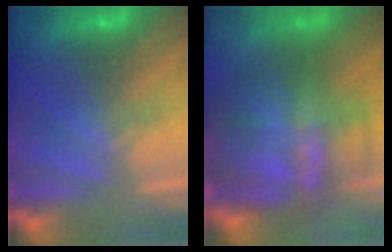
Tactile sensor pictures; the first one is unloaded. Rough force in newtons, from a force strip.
{"total": 10.8}